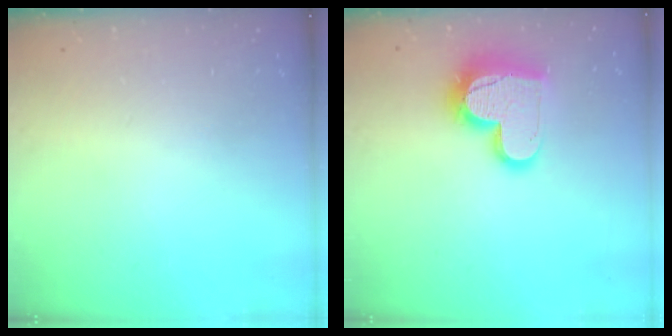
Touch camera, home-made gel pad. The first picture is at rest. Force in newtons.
{"total": 15.9, "press": 15.9, "slide": 1.1}